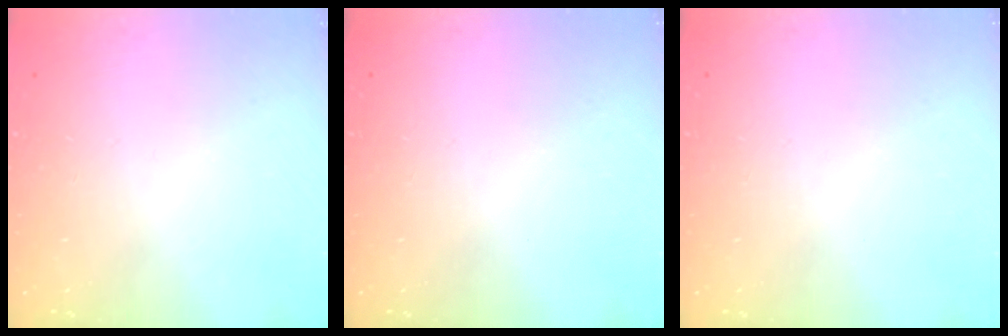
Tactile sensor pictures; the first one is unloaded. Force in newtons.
{"total": 0.0}
{"total": 0.0}